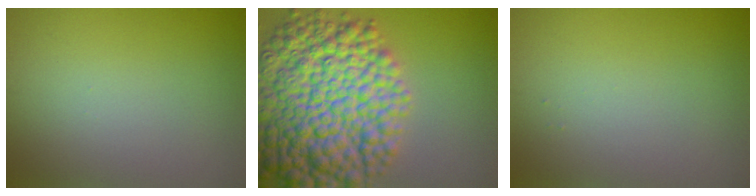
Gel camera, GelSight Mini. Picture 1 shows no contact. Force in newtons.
{"total": 14.0, "press": 14.0, "slide": 0.2}
{"total": 0.0}